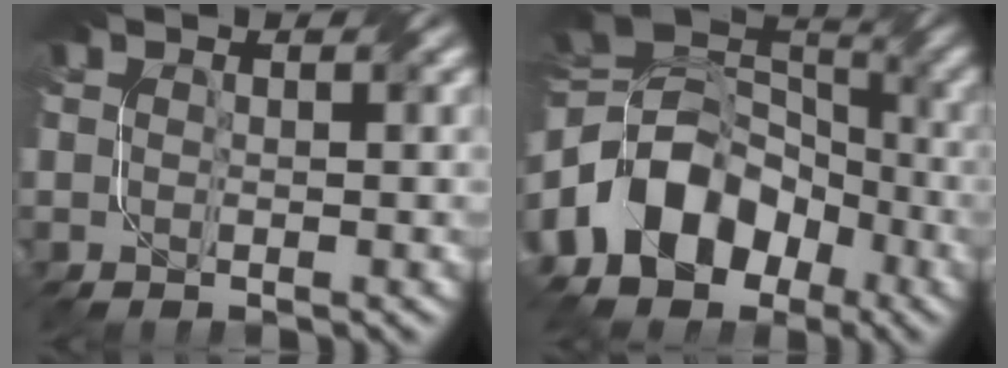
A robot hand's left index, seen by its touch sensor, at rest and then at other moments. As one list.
[{"total": 11.4, "force": [-5.0, 8.3, 6.1], "torque": [-0.127, 0.000, -0.107]}]